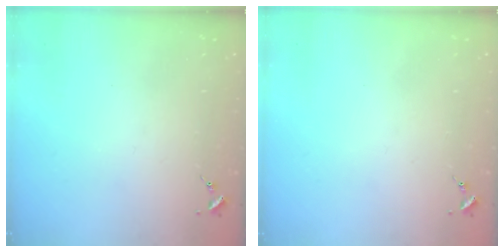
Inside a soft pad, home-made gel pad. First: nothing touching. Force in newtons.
{"total": 0.0}